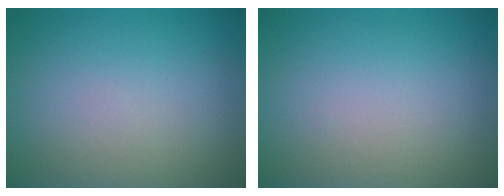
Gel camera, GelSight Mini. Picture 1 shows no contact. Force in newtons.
{"total": 0.0}